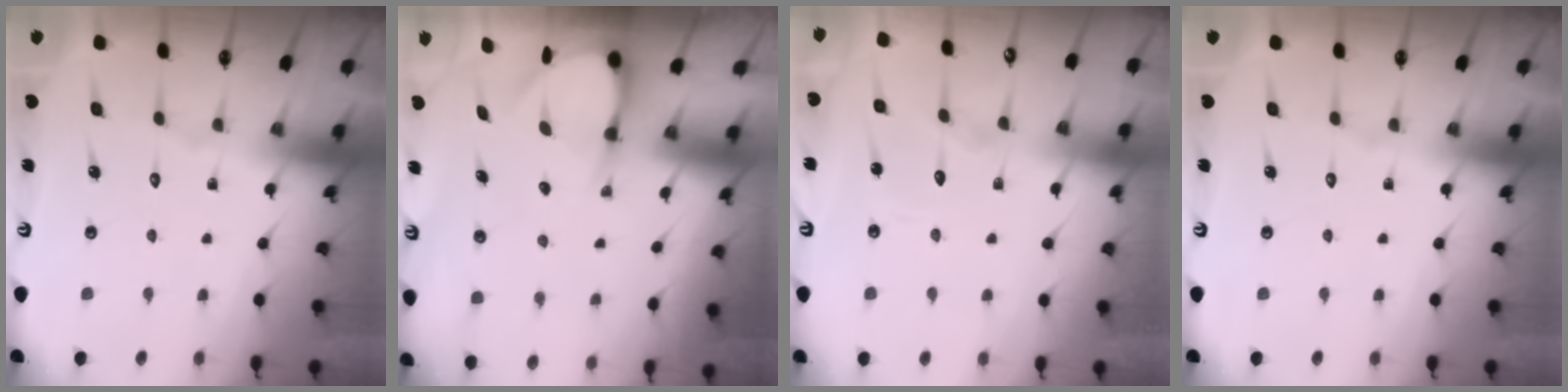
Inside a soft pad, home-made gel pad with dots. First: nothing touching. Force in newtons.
{"total": 5.0, "press": 5.0, "slide": 0.6}
{"total": 8.4, "press": 8.4, "slide": 0.5}
{"total": 0.0}